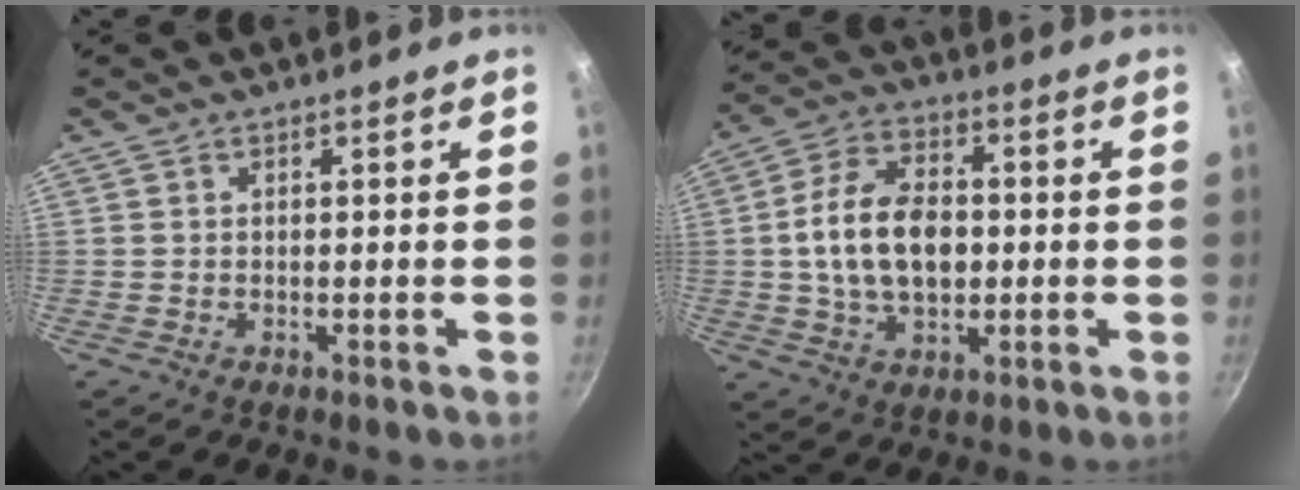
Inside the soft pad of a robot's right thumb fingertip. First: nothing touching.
{"total": 14.3, "force": [0.0, 9.1, 11.1], "torque": [-0.181, 0.019, -0.006]}